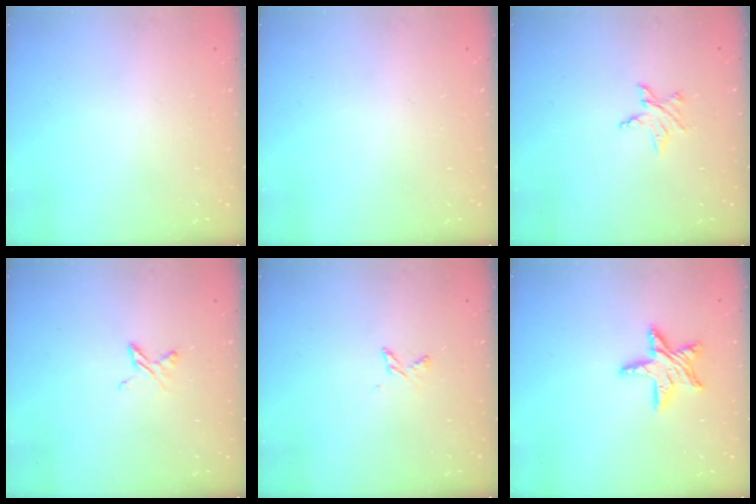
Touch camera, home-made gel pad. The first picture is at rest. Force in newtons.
{"total": 0.0}
{"total": 4.8, "press": 4.8, "slide": 0.5}
{"total": 4.2, "press": 4.2, "slide": 0.6}
{"total": 2.5, "press": 2.5, "slide": 0.5}
{"total": 11.1, "press": 11.1, "slide": 1.0}